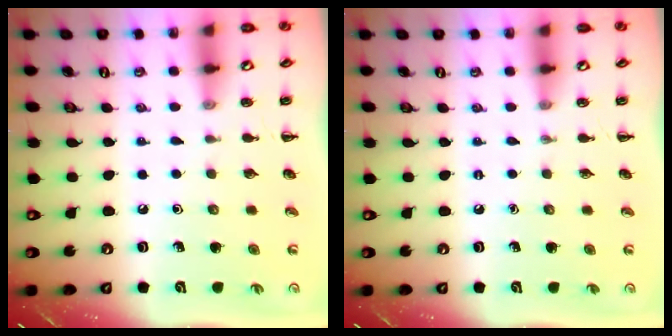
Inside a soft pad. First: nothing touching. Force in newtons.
{"total": 0.0}